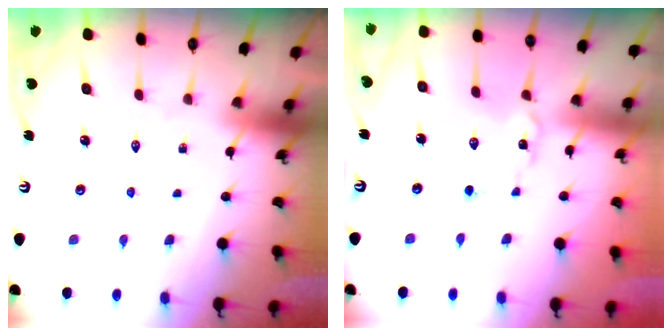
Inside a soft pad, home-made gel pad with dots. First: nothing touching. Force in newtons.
{"total": 2.0, "press": 2.0, "slide": 0.2}